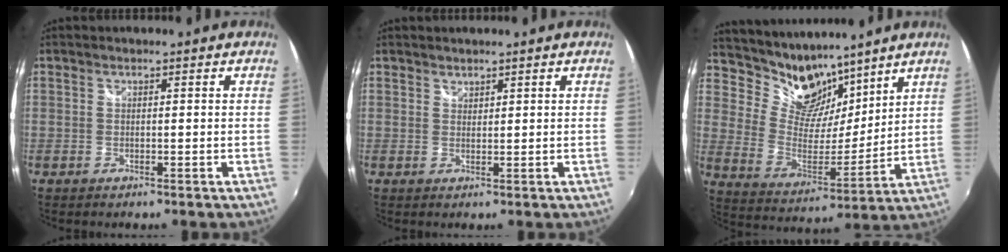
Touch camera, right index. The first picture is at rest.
{"total": 1.1, "force": [1.0, 0.4, 0.0], "torque": [0.002, 0.002, 0.018]}
{"total": 14.1, "force": [11.4, 6.6, 5.0], "torque": [-0.108, 0.001, 0.214]}